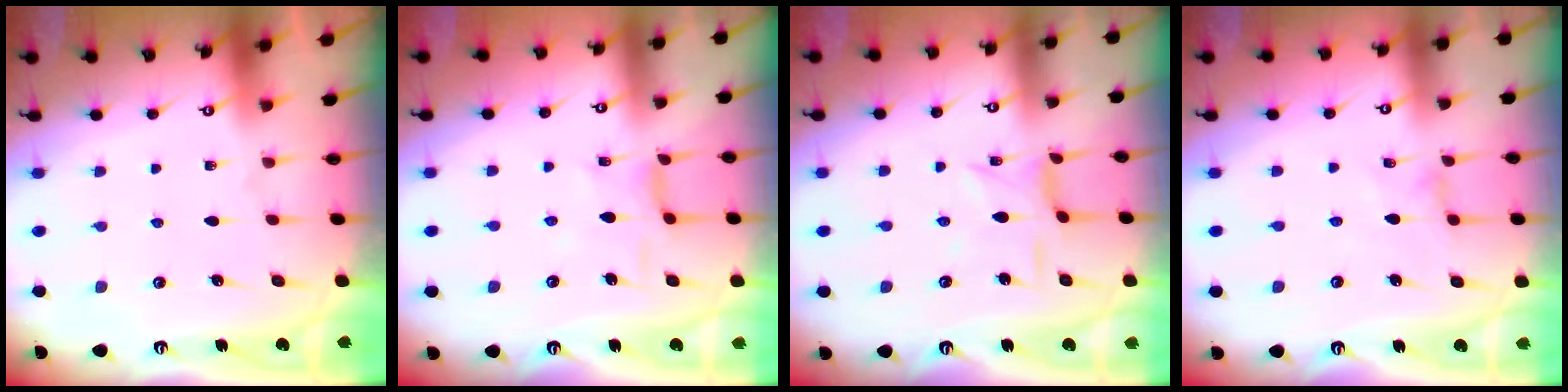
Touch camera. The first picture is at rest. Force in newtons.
{"total": 6.4, "press": 6.4, "slide": 0.4}
{"total": 3.6, "press": 3.6, "slide": 0.3}
{"total": 0.0}